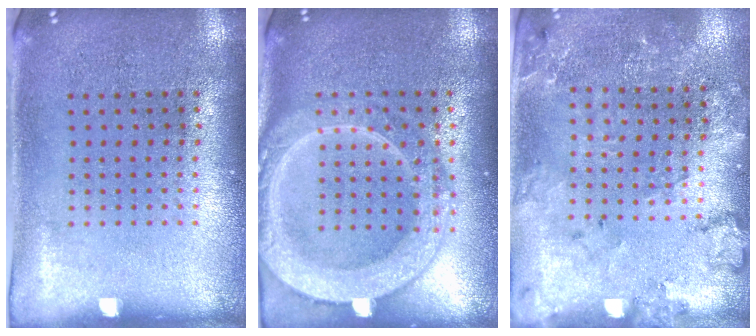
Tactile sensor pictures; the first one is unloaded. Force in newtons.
{"total": 3.7, "press": 3.7, "slide": 0.4}
{"total": 1.8, "press": 1.8, "slide": 0.3}